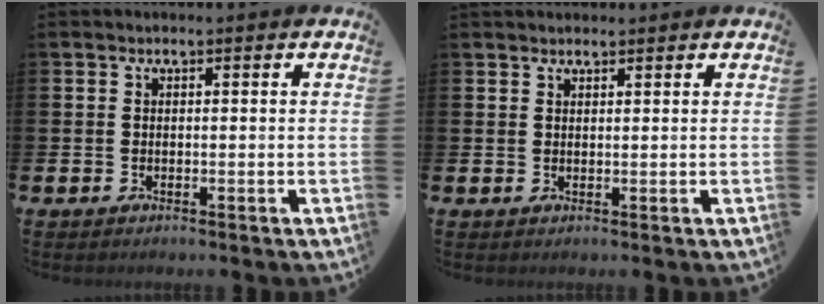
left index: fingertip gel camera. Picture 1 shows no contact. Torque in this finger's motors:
{"motor_torque": [1.09, -1.05, 0.32, 0.12]}